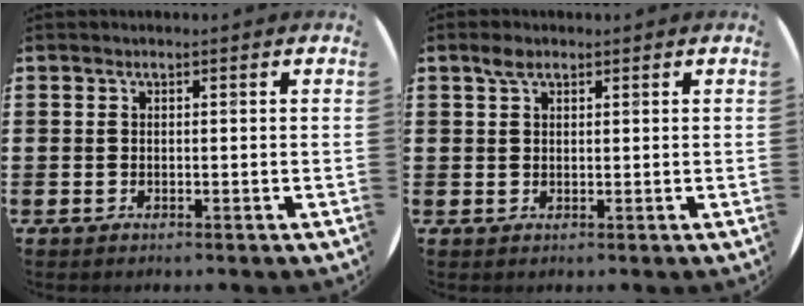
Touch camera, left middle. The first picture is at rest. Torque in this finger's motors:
{"motor_torque": [0.19, -0.09, -0.36, -0.12]}